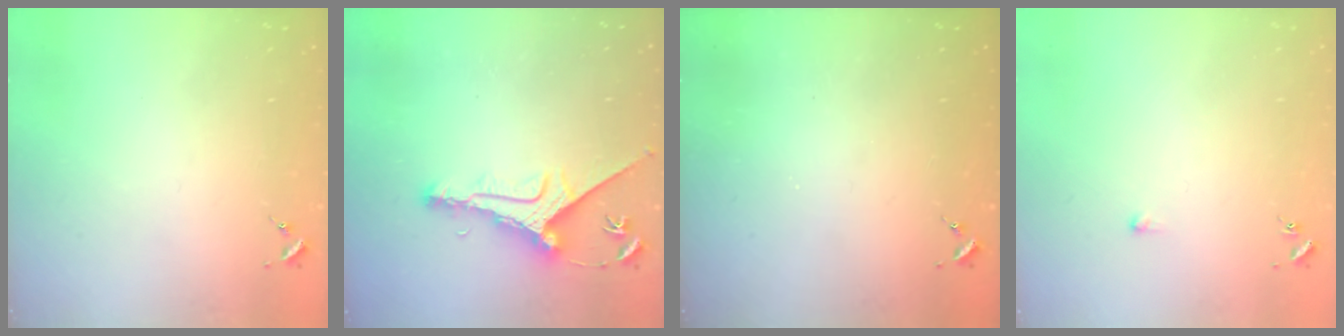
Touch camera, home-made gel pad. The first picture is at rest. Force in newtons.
{"total": 9.9, "press": 9.8, "slide": 1.0}
{"total": 0.0}
{"total": 2.7, "press": 2.7, "slide": 0.6}